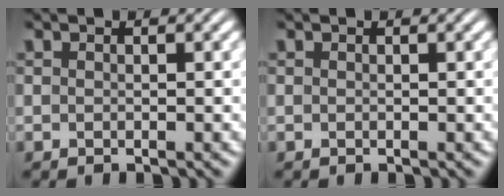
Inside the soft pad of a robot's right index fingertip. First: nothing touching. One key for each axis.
{"total": 0.0}